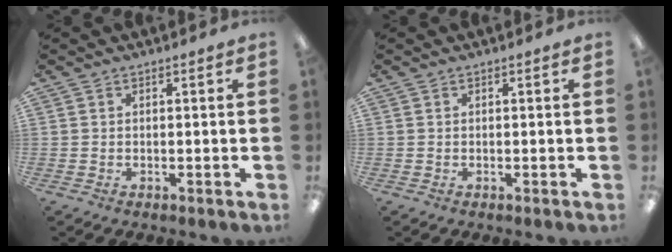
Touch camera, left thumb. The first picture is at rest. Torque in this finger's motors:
{"motor_torque": [-0.01, -0.01, 0.12, -0.02, 0.00]}